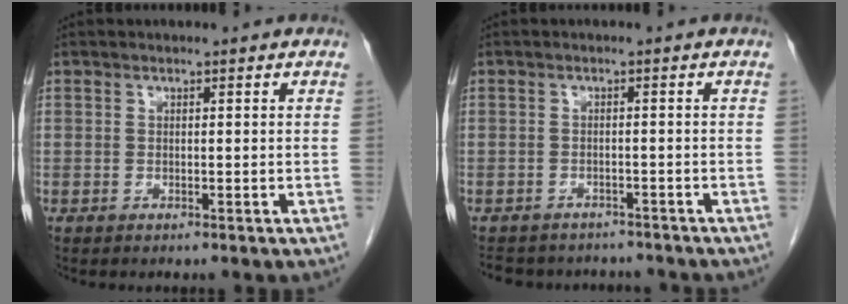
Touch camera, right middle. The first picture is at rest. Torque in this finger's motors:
{"motor_torque": [0.38, -0.38, 0.04, 0.04]}